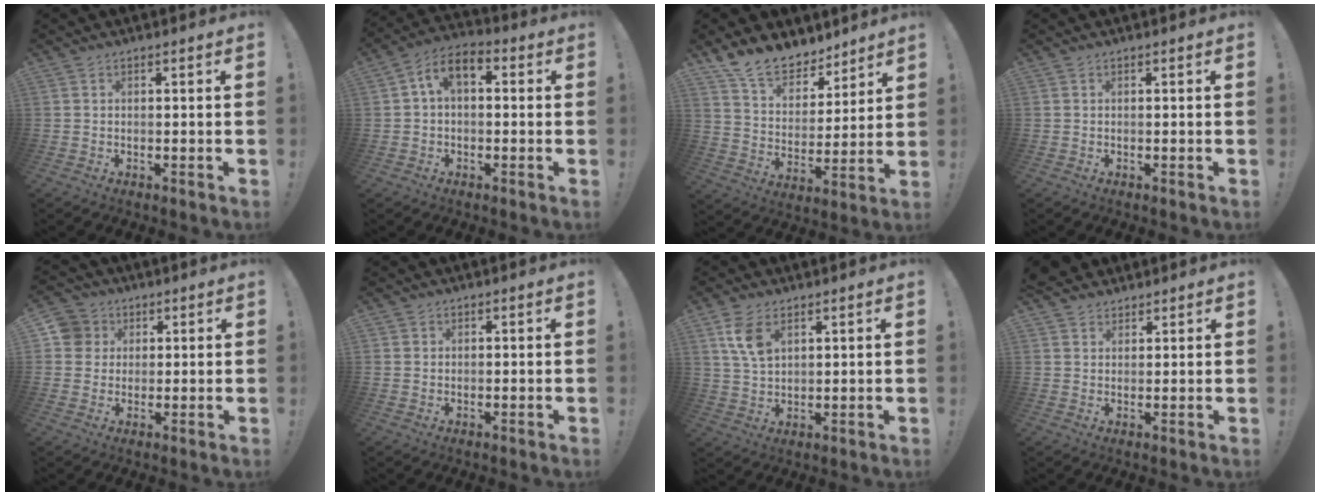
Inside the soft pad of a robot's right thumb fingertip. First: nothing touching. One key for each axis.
{"total": 6.7, "fx": 1.0, "fy": 4.1, "fz": 5.2, "tx": -0.095, "ty": 0.010, "tz": 0.024}
{"total": 13.6, "fx": 11.4, "fy": 6.5, "fz": 3.8, "tx": -0.080, "ty": -0.085, "tz": 0.215}
{"total": 0.0}
{"total": 6.9, "fx": 2.0, "fy": 6.4, "fz": 1.4, "tx": -0.020, "ty": -0.005, "tz": 0.041}
{"total": 1.3, "fx": 0.8, "fy": 1.0, "fz": -0.1, "tx": 0.005, "ty": 0.001, "tz": 0.013}
{"total": 7.7, "fx": 3.9, "fy": 4.4, "fz": 5.0, "tx": -0.105, "ty": -0.010, "tz": 0.075}
{"total": 4.0, "fx": 3.0, "fy": 2.6, "fz": 0.3, "tx": -0.008, "ty": -0.015, "tz": 0.058}